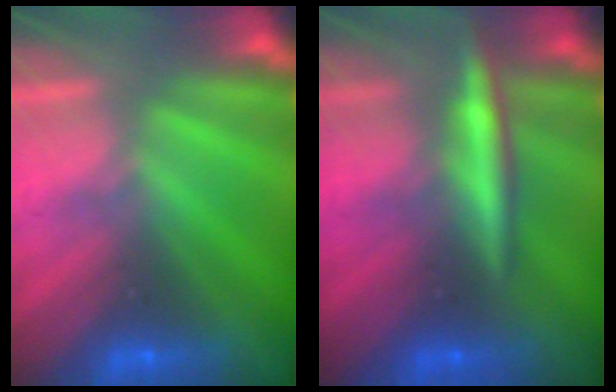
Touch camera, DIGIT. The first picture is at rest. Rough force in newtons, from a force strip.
{"total": 2.7}